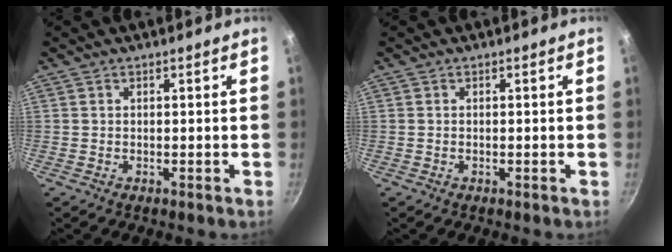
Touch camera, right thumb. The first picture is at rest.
{"total": 0.0}